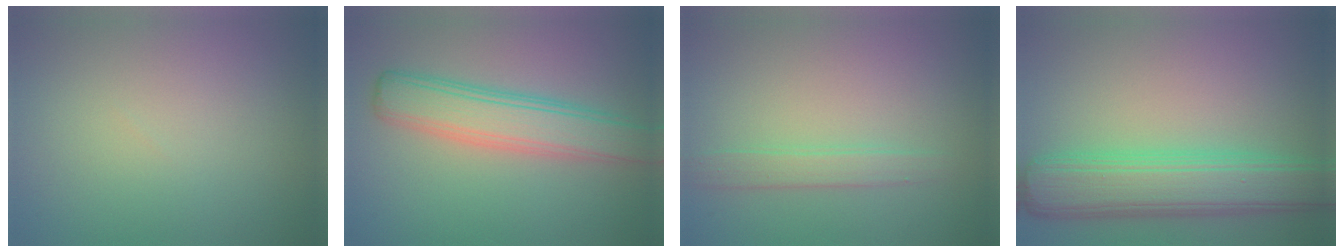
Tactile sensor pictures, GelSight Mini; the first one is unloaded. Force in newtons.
{"total": 5.5, "press": 5.5, "slide": 0.1}
{"total": 1.8, "press": 1.8, "slide": 0.1}
{"total": 7.5, "press": 7.5, "slide": 0.1}